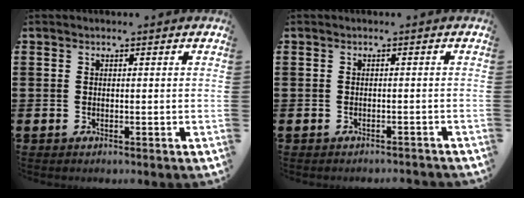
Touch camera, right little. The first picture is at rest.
{"total": 0.7, "force": [-0.7, 0.0, 0.1], "torque": [-0.002, -0.001, -0.015]}